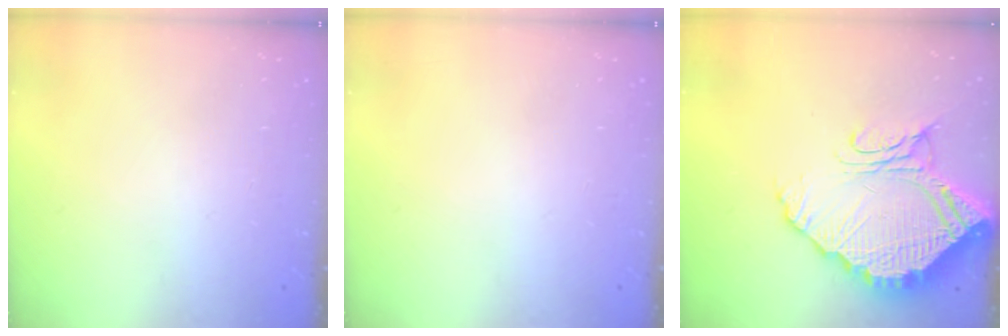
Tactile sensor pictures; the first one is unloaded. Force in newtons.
{"total": 0.0}
{"total": 17.3, "press": 17.2, "slide": 1.9}